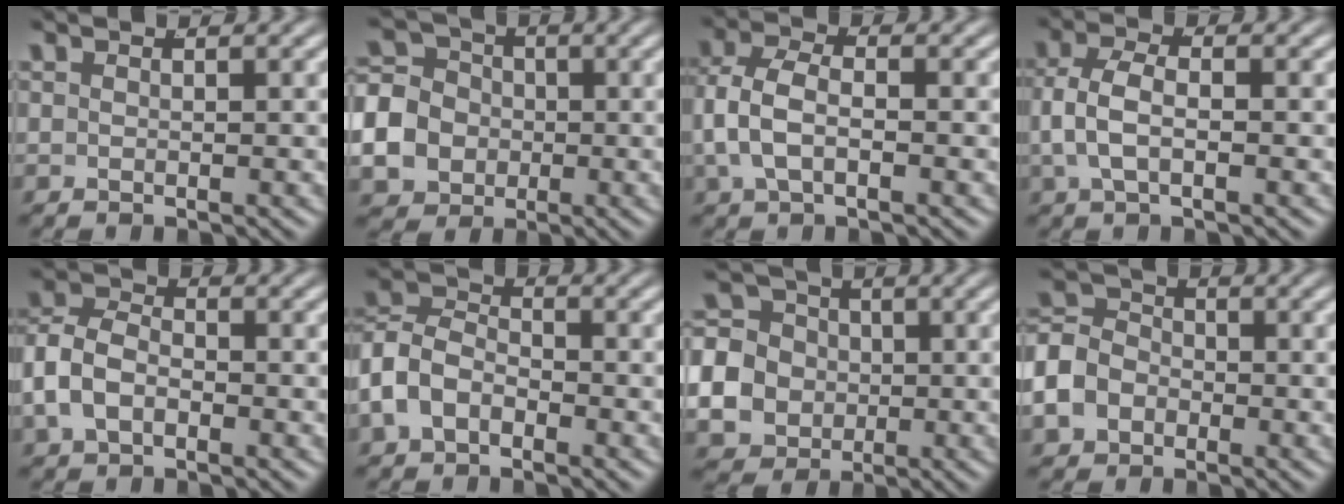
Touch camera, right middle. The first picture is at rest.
{"total": 9.5, "force": [-1.2, 8.6, 3.8], "torque": [-0.087, -0.024, -0.022]}
{"total": 4.9, "force": [0.0, 3.6, 3.3], "torque": [-0.082, -0.002, -0.002]}
{"total": 4.2, "force": [0.1, 2.7, 3.2], "torque": [-0.073, 0.000, 0.000]}
{"total": 6.2, "force": [-0.8, 5.2, 3.3], "torque": [-0.084, -0.005, -0.017]}
{"total": 7.6, "force": [-1.5, 6.8, 3.0], "torque": [-0.087, -0.010, -0.037]}
{"total": 12.3, "force": [-1.6, 11.3, 4.5], "torque": [-0.115, -0.040, -0.030]}
{"total": 6.9, "force": [-1.0, 6.3, 2.6], "torque": [-0.067, -0.010, -0.022]}